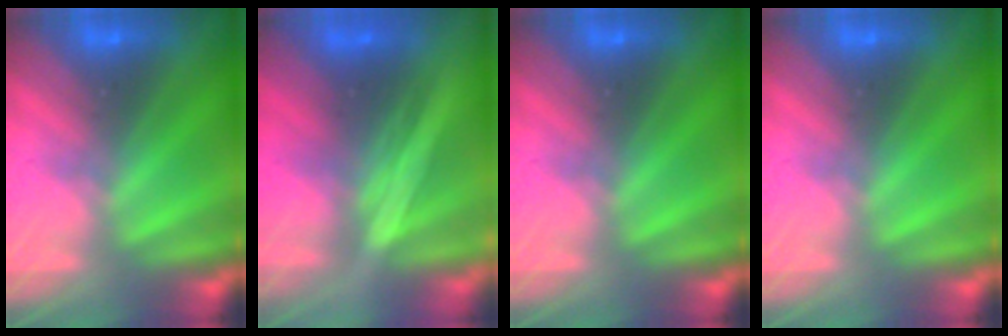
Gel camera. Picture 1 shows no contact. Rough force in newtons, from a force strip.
{"total": 1.5}
{"total": 0.0}
{"total": 0.0}